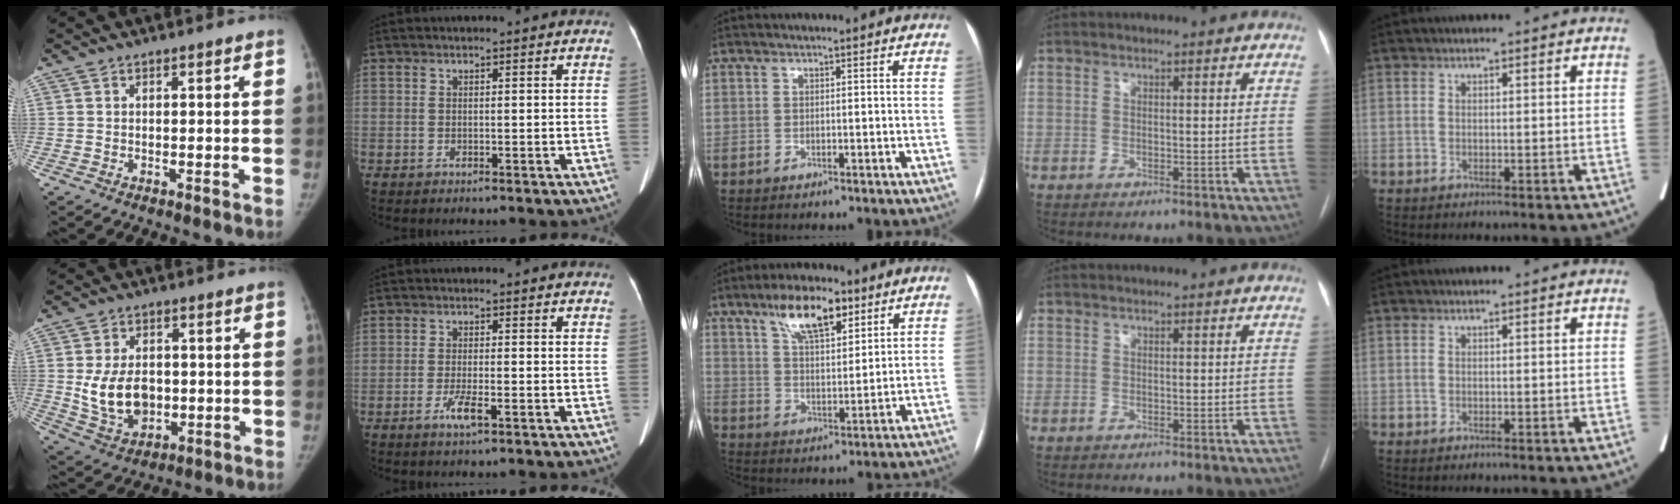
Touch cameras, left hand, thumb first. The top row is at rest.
{"thumb": {"total": 11.2, "force": [-0.2, 7.9, 7.9], "torque": [-0.118, -0.008, 0.011]}, "index": {"total": 2.8, "force": [-1.5, 0.2, 2.4], "torque": [-0.051, -0.005, -0.028]}, "middle": {"total": 10.2, "force": [6.4, 3.6, 7.1], "torque": [-0.127, 0.013, 0.114]}}